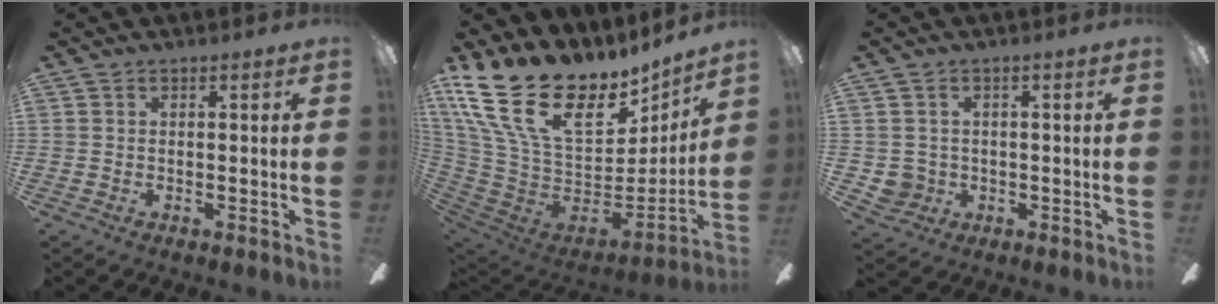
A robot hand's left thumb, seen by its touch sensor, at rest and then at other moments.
{"total": 24.8, "force": [14.3, 13.3, 15.2], "torque": [-0.313, -0.111, 0.274]}
{"total": 3.6, "force": [0.1, 3.5, 0.4], "torque": [-0.022, 0.007, 0.004]}